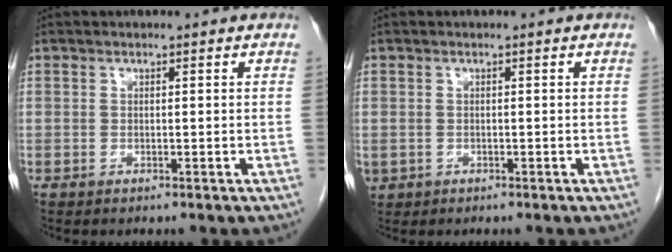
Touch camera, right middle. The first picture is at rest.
{"total": 1.3, "force": [-0.3, 1.2, 0.4], "torque": [-0.012, 0.002, 0.004]}